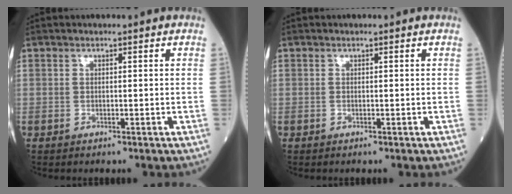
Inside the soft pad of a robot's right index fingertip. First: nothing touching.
{"total": 0.0}